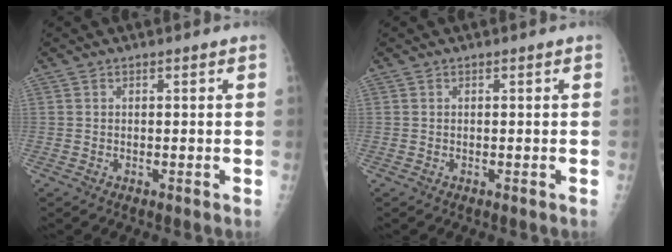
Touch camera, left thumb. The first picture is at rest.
{"total": 0.0}